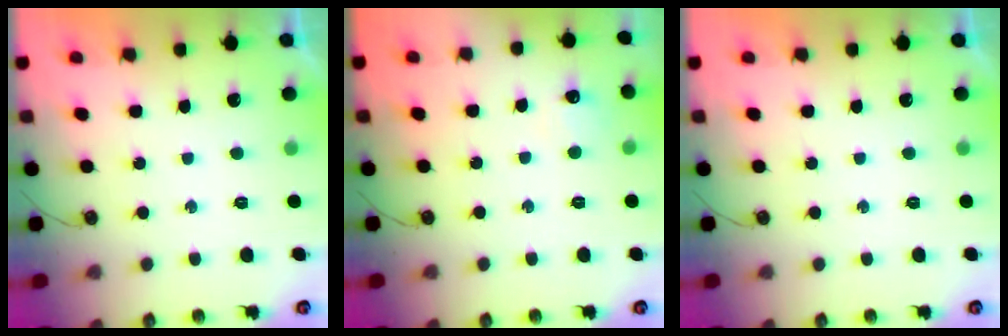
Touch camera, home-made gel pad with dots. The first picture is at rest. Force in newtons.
{"total": 5.3, "press": 5.3, "slide": 0.7}
{"total": 0.0}